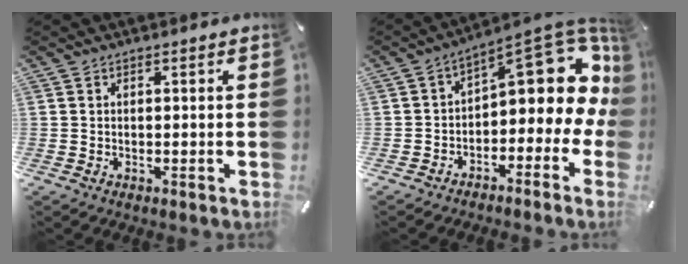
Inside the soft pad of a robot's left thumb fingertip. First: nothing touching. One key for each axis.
{"total": 13.4, "fx": 6.2, "fy": 6.6, "fz": 9.8, "tx": -0.121, "ty": -0.057, "tz": 0.100}